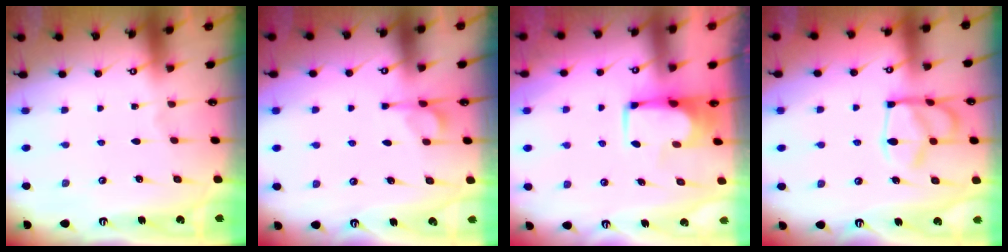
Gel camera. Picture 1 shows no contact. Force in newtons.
{"total": 4.1, "press": 4.1, "slide": 0.6}
{"total": 1.7, "press": 1.7, "slide": 0.1}
{"total": 15.1, "press": 15.0, "slide": 1.5}